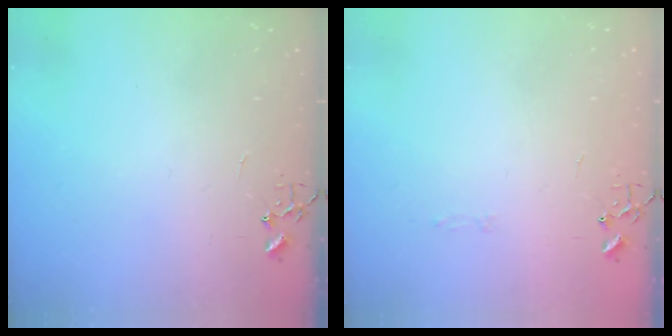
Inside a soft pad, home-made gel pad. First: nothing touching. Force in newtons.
{"total": 3.2, "press": 3.2, "slide": 0.5}